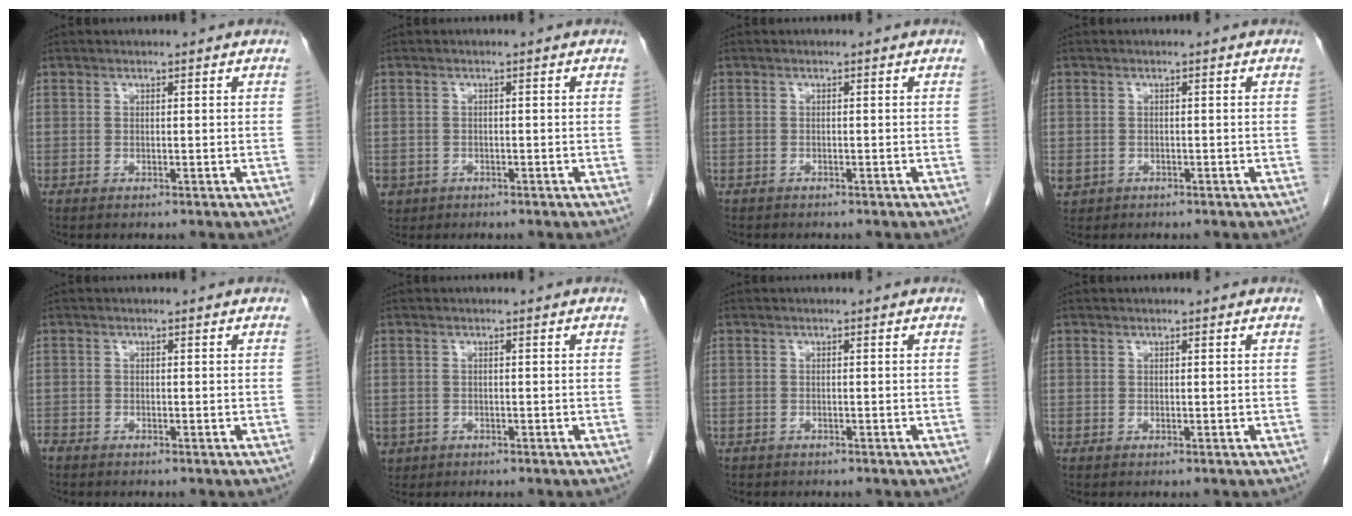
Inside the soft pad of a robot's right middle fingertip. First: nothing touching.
{"total": 3.7, "force": [-2.0, 3.0, 0.8], "torque": [-0.018, 0.001, -0.030]}
{"total": 0.8, "force": [-0.7, 0.4, 0.1], "torque": [-0.017, -0.001, -0.012]}
{"total": 3.0, "force": [-1.6, 2.5, 0.6], "torque": [-0.016, 0.000, -0.023]}
{"total": 1.9, "force": [-1.7, 0.9, 0.4], "torque": [-0.016, -0.003, -0.032]}
{"total": 2.8, "force": [-1.5, 2.3, 0.5], "torque": [-0.011, 0.000, -0.022]}
{"total": 1.1, "force": [-1.0, 0.6, 0.2], "torque": [-0.017, -0.001, -0.014]}
{"total": 0.0}